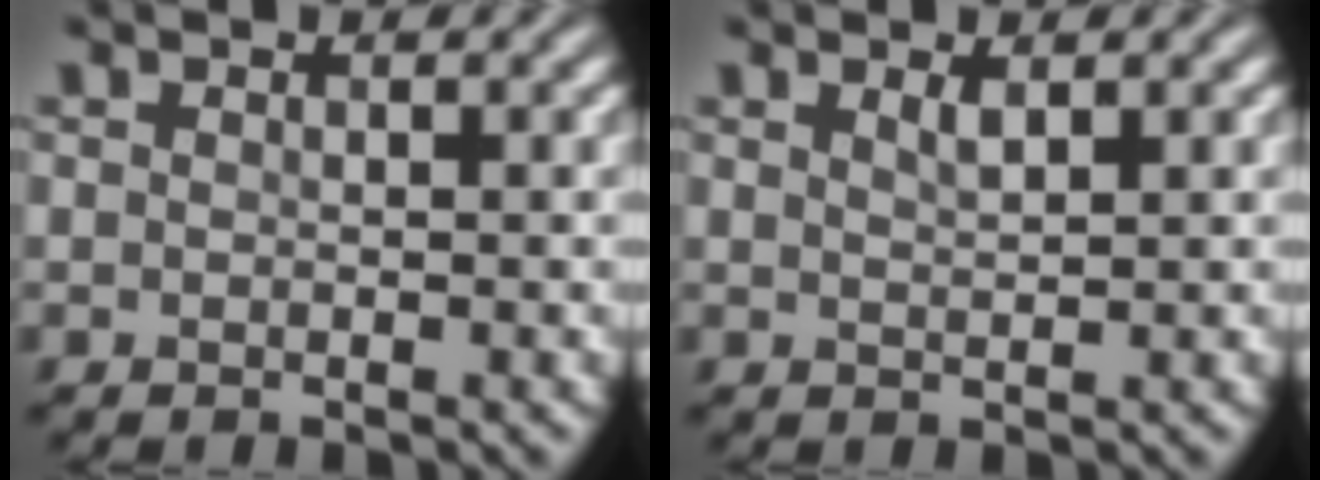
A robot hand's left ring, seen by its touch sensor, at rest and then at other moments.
{"total": 1.1, "force": [0.7, 0.2, 0.7], "torque": [-0.012, 0.000, 0.012]}